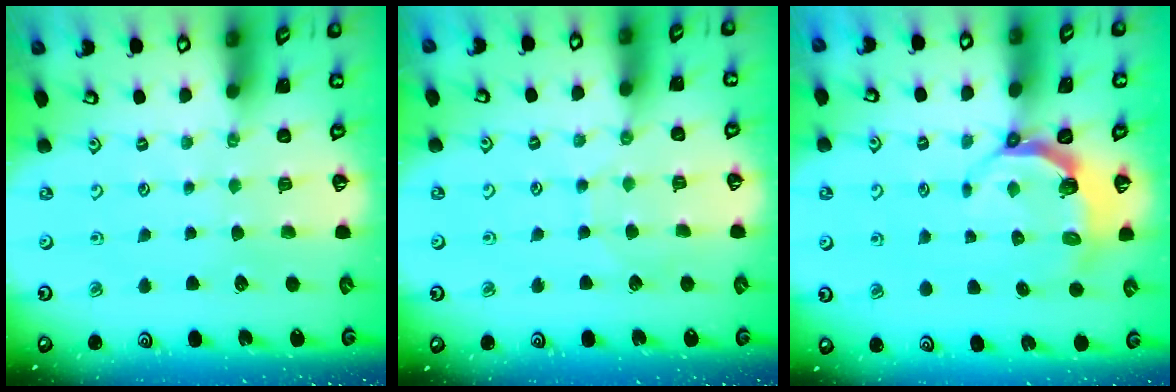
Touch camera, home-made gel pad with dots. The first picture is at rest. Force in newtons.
{"total": 2.6, "press": 2.6, "slide": 0.3}
{"total": 5.0, "press": 4.0, "slide": 3.0}